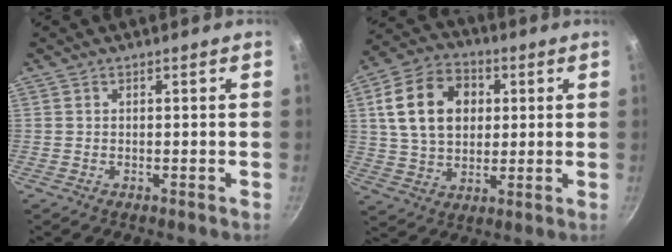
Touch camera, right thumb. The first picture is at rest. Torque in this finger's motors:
{"motor_torque": [-0.12, 0.60, 0.61, -0.24, 0.22]}